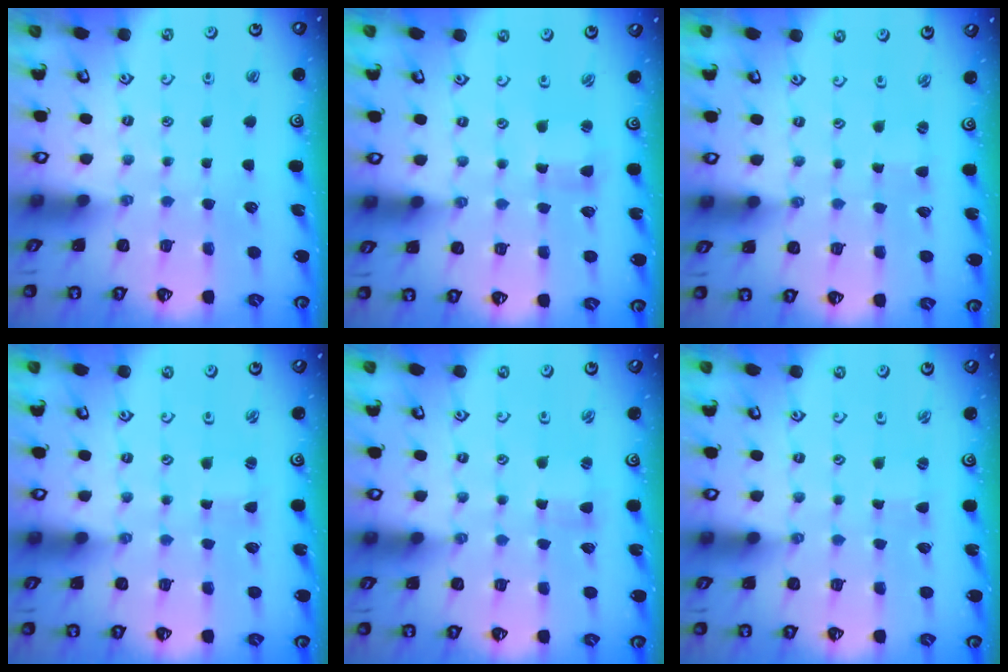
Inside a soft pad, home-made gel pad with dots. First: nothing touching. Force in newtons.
{"total": 1.6, "press": 1.6, "slide": 0.3}
{"total": 0.5, "press": 0.5, "slide": 0.0}
{"total": 0.0}
{"total": 1.3, "press": 1.2, "slide": 0.2}
{"total": 0.0}